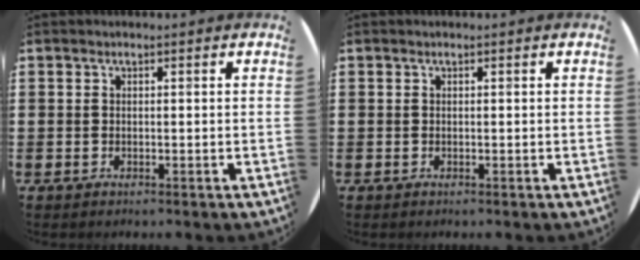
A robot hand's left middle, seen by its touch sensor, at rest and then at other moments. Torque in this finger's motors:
{"motor_torque": [-0.15, 0.02, -0.04, -0.01]}